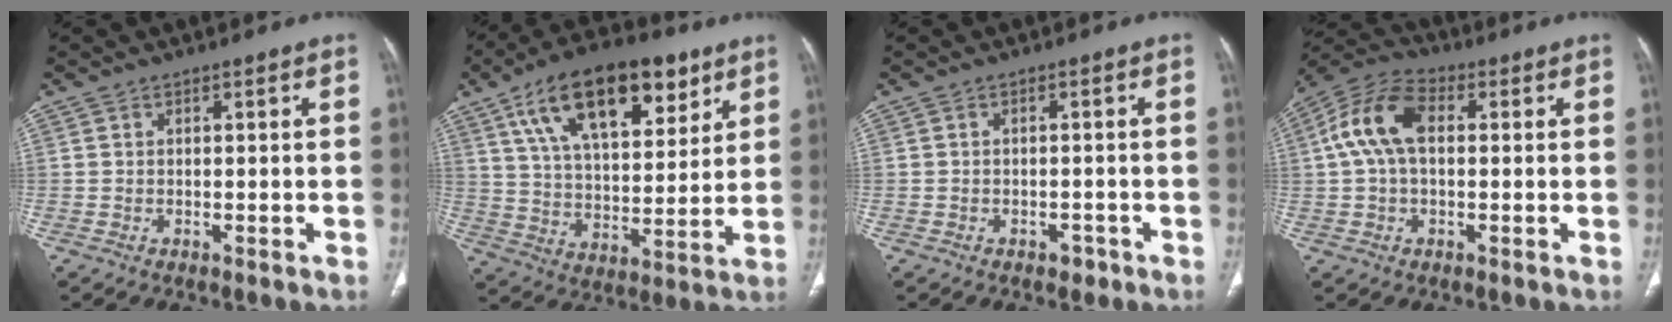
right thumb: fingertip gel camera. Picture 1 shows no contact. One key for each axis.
{"total": 22.8, "fx": 11.9, "fy": 10.9, "fz": 16.2, "tx": -0.239, "ty": -0.022, "tz": 0.204}
{"total": 2.0, "fx": -1.2, "fy": 1.3, "fz": 0.9, "tx": -0.008, "ty": 0.007, "tz": -0.012}
{"total": 11.3, "fx": 1.6, "fy": 6.8, "fz": 8.9, "tx": -0.182, "ty": 0.031, "tz": 0.022}